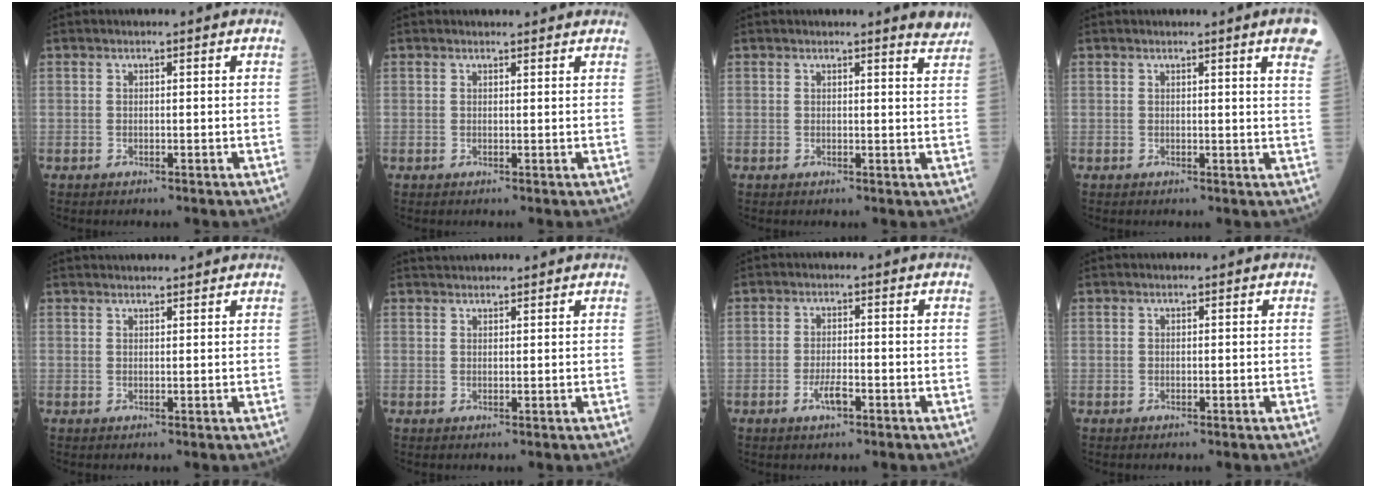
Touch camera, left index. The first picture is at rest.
{"total": 3.2, "force": [3.0, 0.7, 0.7], "torque": [-0.011, 0.014, 0.033]}
{"total": 2.5, "force": [2.4, -0.1, 0.5], "torque": [-0.007, -0.022, 0.013]}
{"total": 5.0, "force": [3.5, -0.3, 3.7], "torque": [-0.036, -0.012, 0.022]}
{"total": 5.8, "force": [5.6, 0.6, 1.6], "torque": [-0.018, 0.032, 0.069]}
{"total": 3.4, "force": [3.3, 0.3, 0.8], "torque": [-0.012, 0.034, 0.056]}
{"total": 2.7, "force": [-1.4, 0.6, 2.2], "torque": [-0.047, -0.001, -0.026]}
{"total": 0.0}